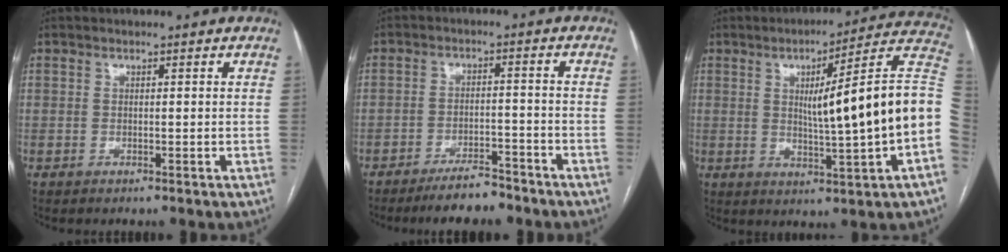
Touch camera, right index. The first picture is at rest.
{"total": 6.5, "force": [-5.7, 1.5, 2.9], "torque": [-0.044, -0.006, -0.095]}
{"total": 18.1, "force": [-0.2, -0.5, 18.1], "torque": [-0.221, 0.024, -0.006]}